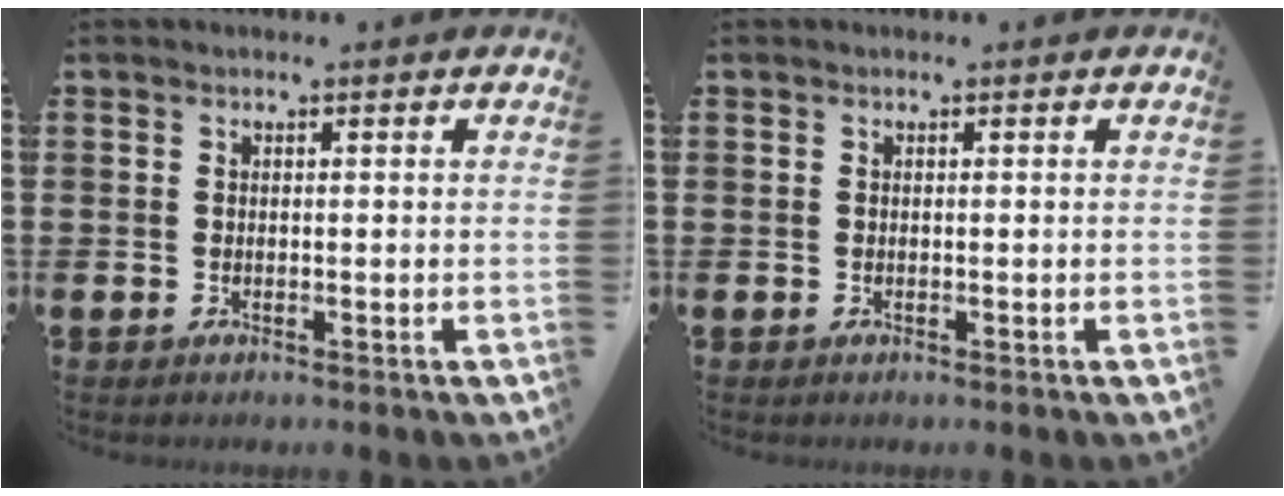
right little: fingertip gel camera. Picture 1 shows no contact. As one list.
[{"total": 0.0}]